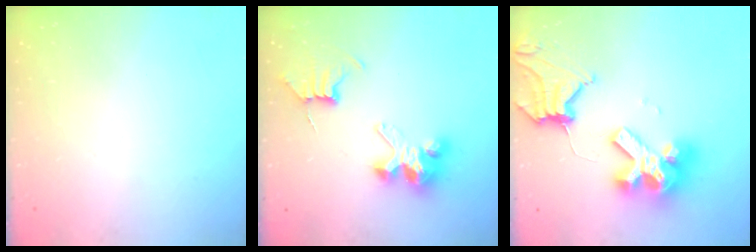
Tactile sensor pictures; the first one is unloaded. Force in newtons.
{"total": 8.9, "press": 8.8, "slide": 0.7}
{"total": 16.6, "press": 16.5, "slide": 1.4}